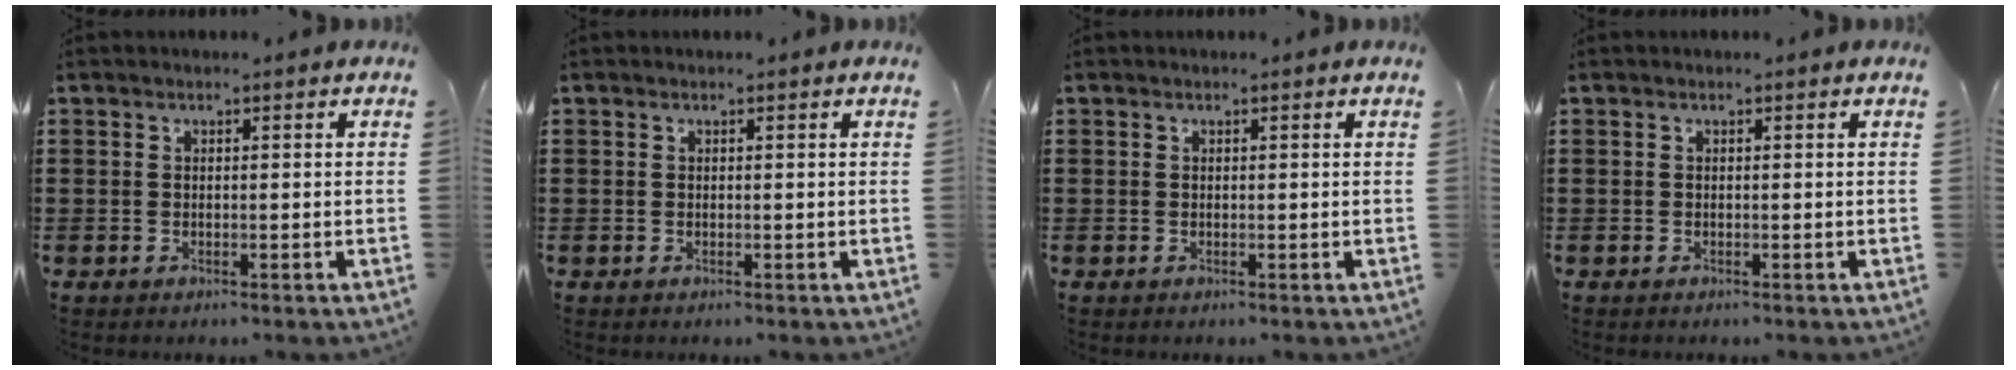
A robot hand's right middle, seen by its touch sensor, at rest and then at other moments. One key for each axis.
{"total": 0.0}
{"total": 0.0}
{"total": 0.0}